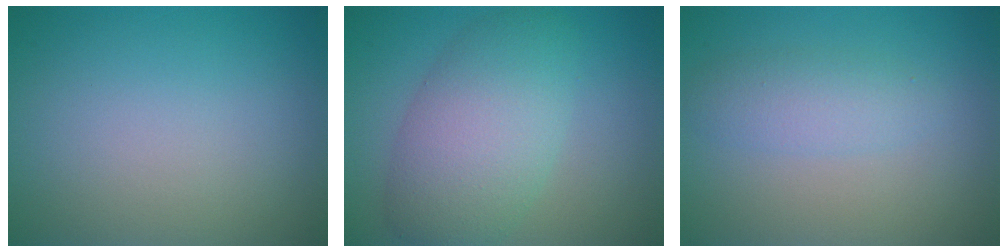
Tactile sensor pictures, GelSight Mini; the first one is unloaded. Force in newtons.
{"total": 5.4, "press": 5.4, "slide": 0.5}
{"total": 2.4, "press": 2.4, "slide": 0.0}